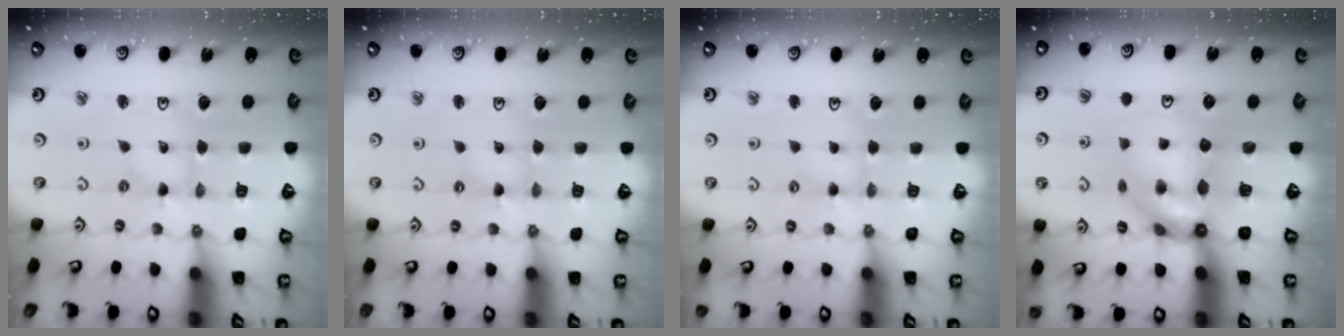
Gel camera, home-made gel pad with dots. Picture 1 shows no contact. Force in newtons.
{"total": 0.0}
{"total": 1.7, "press": 1.6, "slide": 0.3}
{"total": 7.7, "press": 7.6, "slide": 0.6}